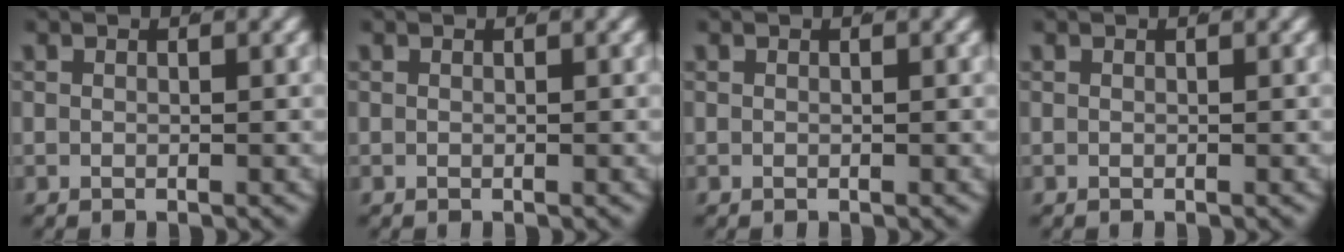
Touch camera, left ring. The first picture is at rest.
{"total": 0.0}
{"total": 0.0}
{"total": 0.0}